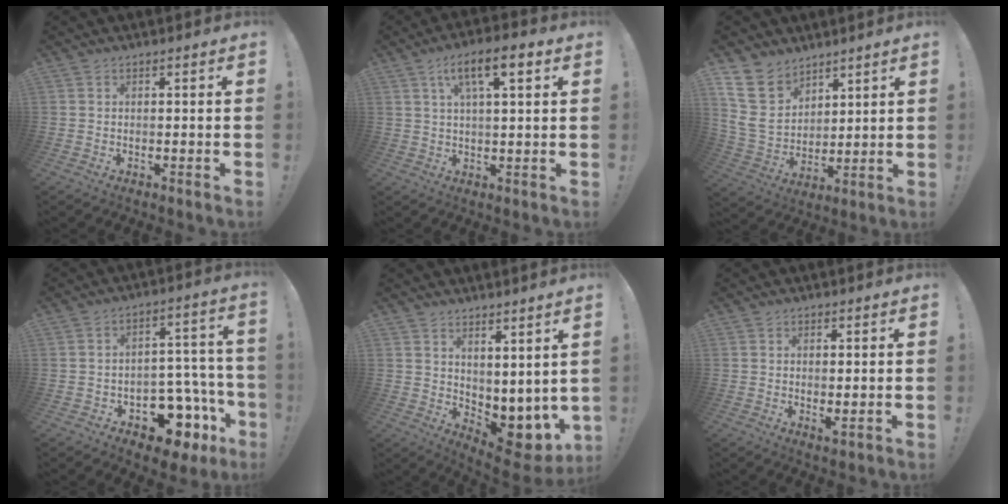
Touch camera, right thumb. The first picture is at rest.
{"total": 9.5, "force": [4.0, 2.6, 8.2], "torque": [-0.128, -0.010, 0.065]}
{"total": 16.2, "force": [9.4, 11.0, 7.3], "torque": [-0.145, -0.059, 0.182]}
{"total": 13.5, "force": [-7.9, 8.1, 7.4], "torque": [-0.051, 0.068, -0.122]}
{"total": 5.5, "force": [1.6, 3.9, 3.5], "torque": [-0.021, -0.044, 0.038]}
{"total": 2.1, "force": [0.5, 0.5, 2.0], "torque": [-0.023, -0.008, 0.007]}